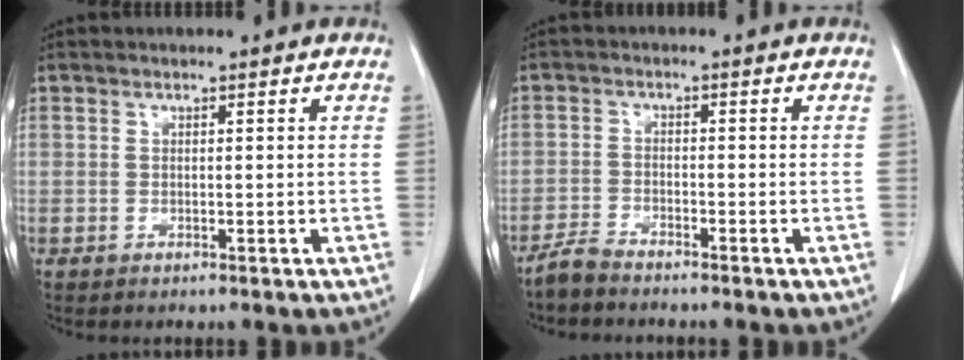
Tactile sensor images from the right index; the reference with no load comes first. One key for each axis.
{"total": 2.6, "fx": -2.5, "fy": 0.2, "fz": 0.8, "tx": -0.020, "ty": -0.006, "tz": -0.049}